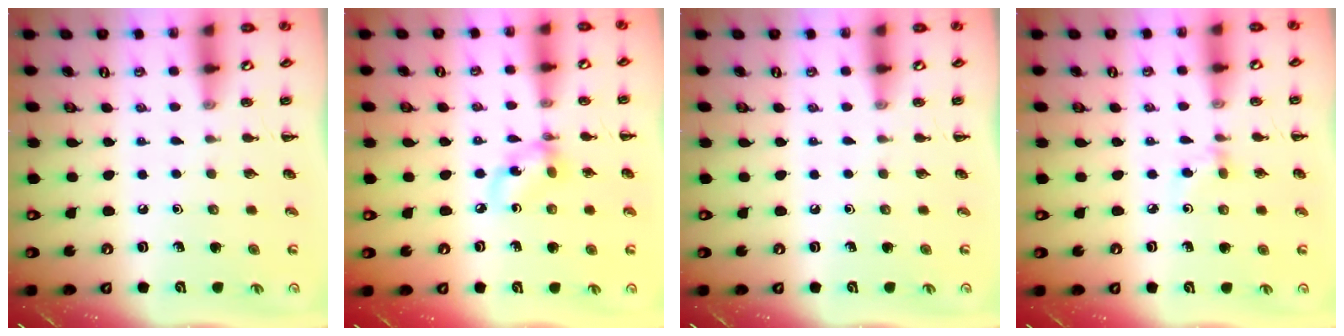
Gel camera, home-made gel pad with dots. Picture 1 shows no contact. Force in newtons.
{"total": 7.1, "press": 7.0, "slide": 0.6}
{"total": 0.0}
{"total": 3.7, "press": 3.5, "slide": 1.2}